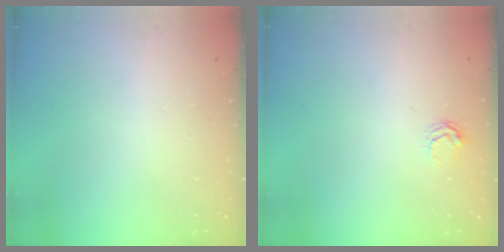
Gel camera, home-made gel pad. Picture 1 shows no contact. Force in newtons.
{"total": 4.5, "press": 4.5, "slide": 0.5}